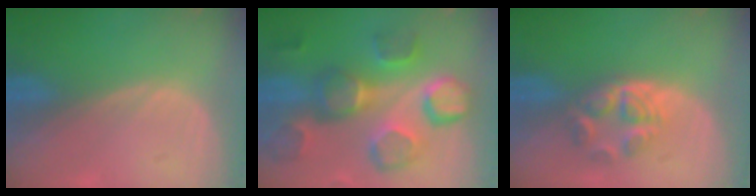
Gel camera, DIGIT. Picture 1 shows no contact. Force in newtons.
{"total": 11.9, "press": 10.9, "slide": 4.8}
{"total": 6.1, "press": 5.1, "slide": 3.3}